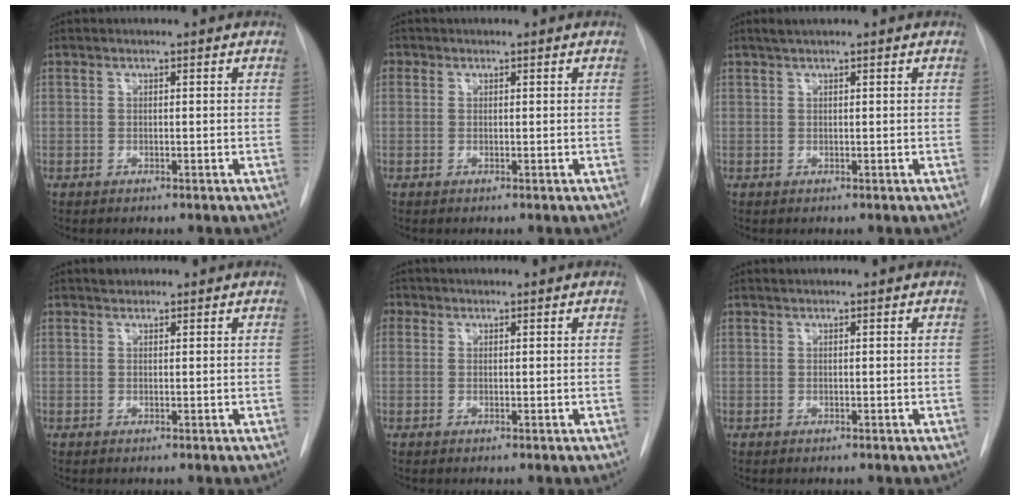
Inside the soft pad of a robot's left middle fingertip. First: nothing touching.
{"total": 1.5, "force": [0.5, 1.4, 0.4], "torque": [-0.002, 0.011, 0.008]}
{"total": 1.4, "force": [1.1, 0.0, 0.9], "torque": [-0.019, 0.008, 0.021]}
{"total": 0.9, "force": [0.7, 0.5, 0.1], "torque": [-0.004, 0.002, 0.010]}
{"total": 2.3, "force": [0.8, 2.0, 0.6], "torque": [-0.009, 0.012, 0.014]}
{"total": 0.0}